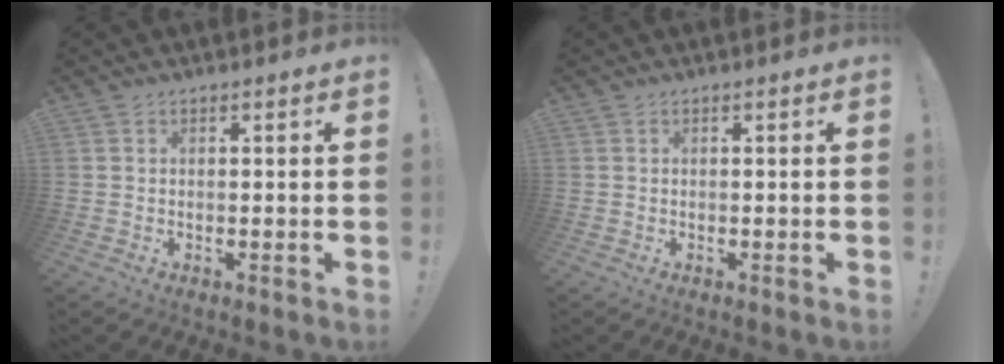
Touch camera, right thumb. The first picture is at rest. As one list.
[{"total": 0.0}]